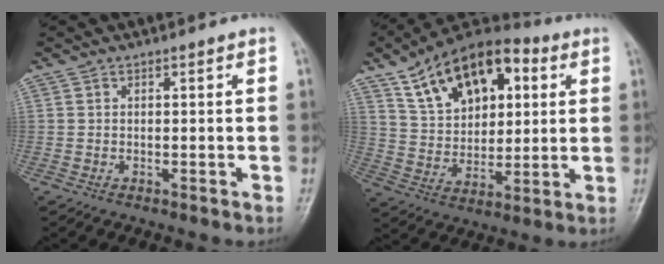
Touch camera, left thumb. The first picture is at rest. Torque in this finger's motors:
{"motor_torque": [1.23, 1.21, 1.70, -1.07, 0.33]}